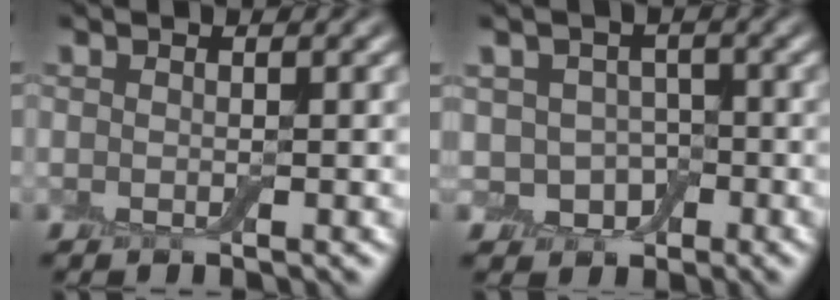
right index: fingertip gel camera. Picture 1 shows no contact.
{"total": 3.6, "force": [-0.8, 3.0, 1.8], "torque": [-0.020, -0.005, -0.018]}